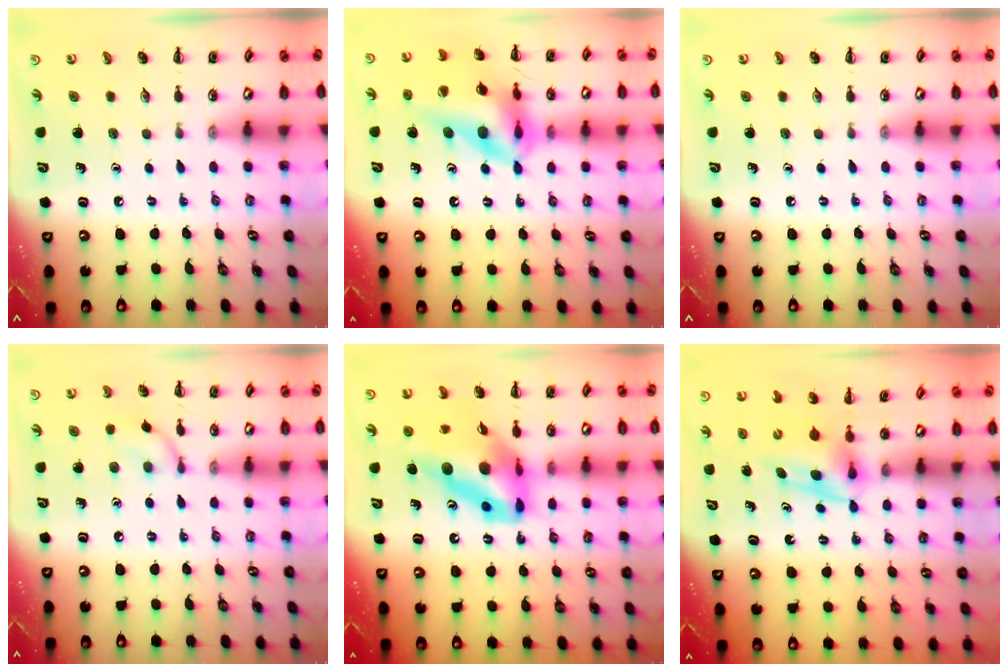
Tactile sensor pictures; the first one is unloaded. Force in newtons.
{"total": 18.4, "press": 18.1, "slide": 3.7}
{"total": 0.0}
{"total": 6.7, "press": 6.7, "slide": 0.7}
{"total": 15.4, "press": 14.6, "slide": 5.0}
{"total": 5.4, "press": 5.4, "slide": 0.5}